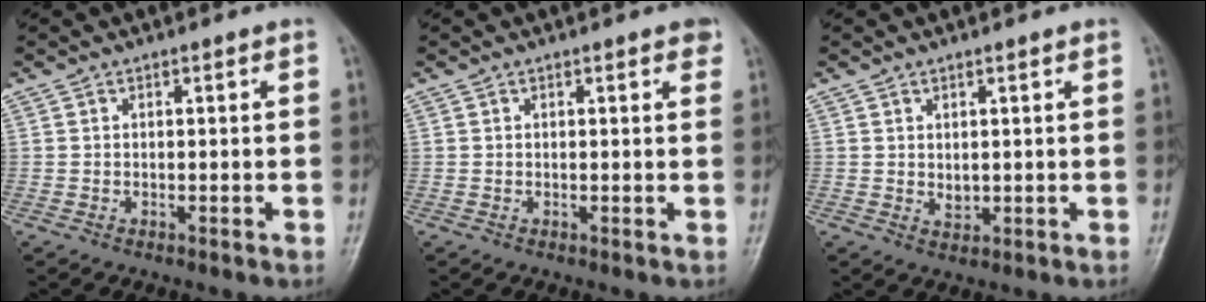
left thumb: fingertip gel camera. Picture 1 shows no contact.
{"total": 2.1, "force": [1.3, 0.8, 1.5], "torque": [-0.012, 0.000, 0.012]}
{"total": 2.0, "force": [0.5, 1.2, 1.5], "torque": [-0.021, -0.008, 0.014]}